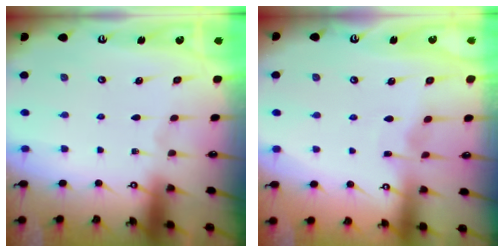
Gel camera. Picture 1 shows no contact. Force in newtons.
{"total": 2.6, "press": 2.6, "slide": 0.2}